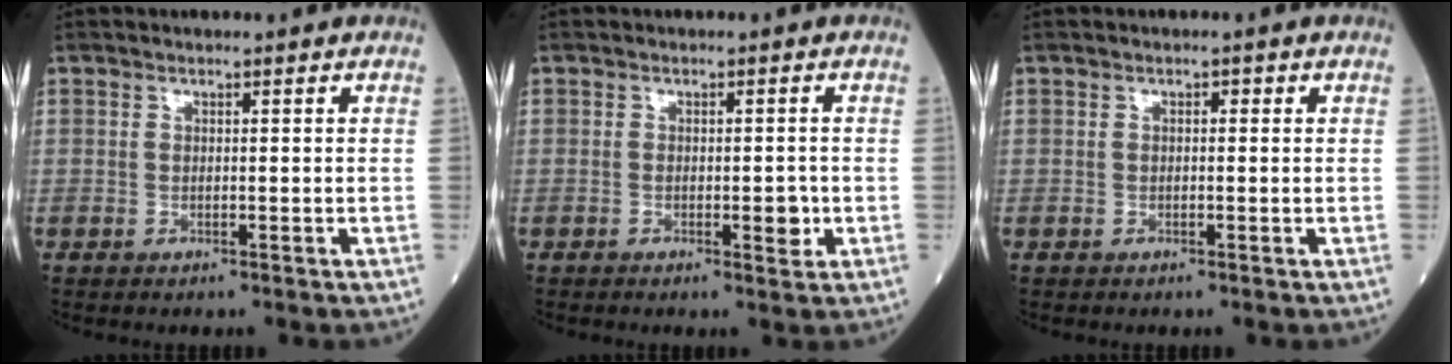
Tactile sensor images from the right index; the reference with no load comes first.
{"total": 2.5, "force": [-0.6, 0.8, 2.3], "torque": [-0.034, -0.003, -0.005]}
{"total": 0.5, "force": [0.1, 0.3, 0.4], "torque": [-0.003, 0.003, -0.001]}